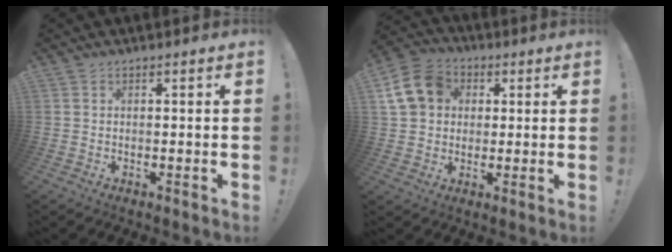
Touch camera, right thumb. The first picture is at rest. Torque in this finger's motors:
{"motor_torque": [0.06, 0.26, 0.70, 0.20, 0.04]}